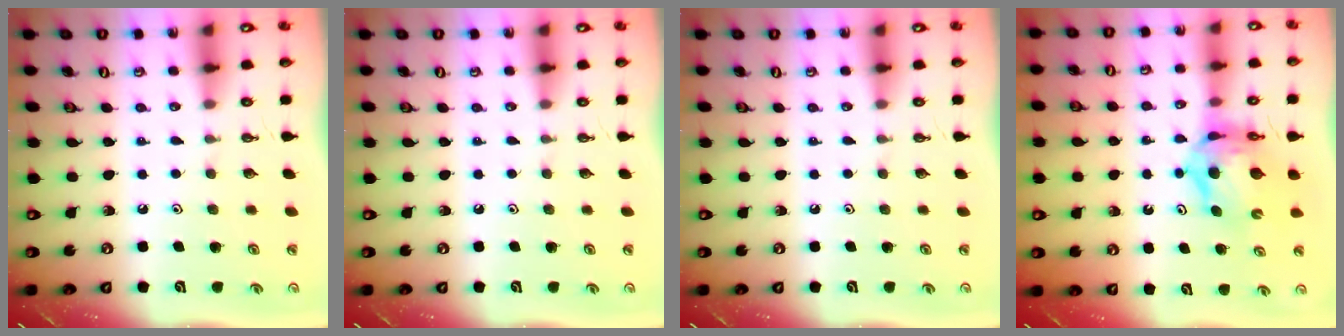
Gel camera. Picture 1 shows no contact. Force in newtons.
{"total": 0.0}
{"total": 0.0}
{"total": 9.3, "press": 9.2, "slide": 1.0}